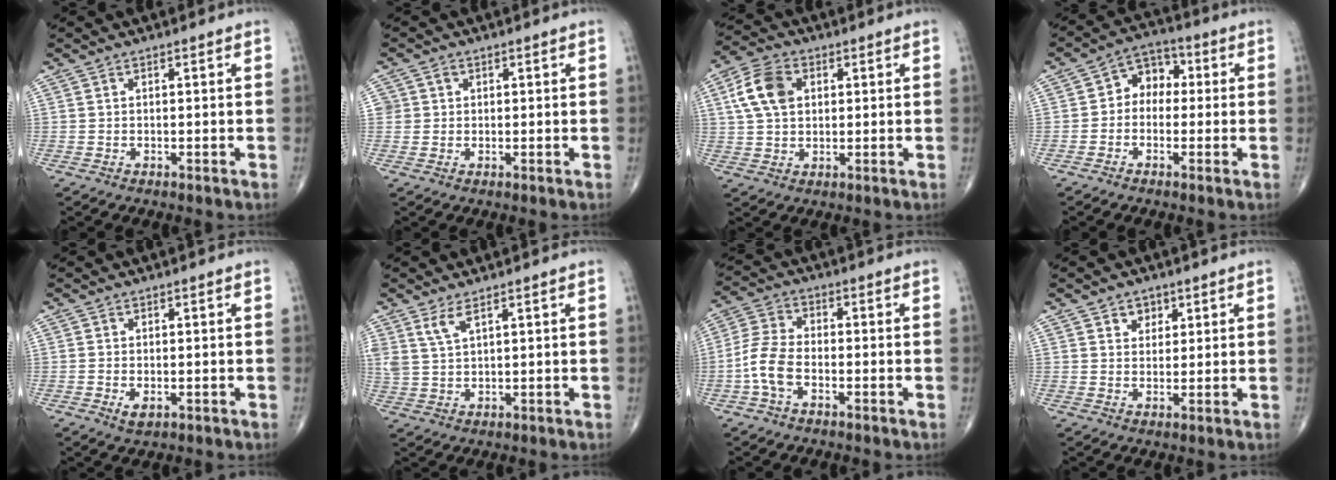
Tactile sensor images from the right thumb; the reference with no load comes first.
{"total": 2.1, "force": [0.5, 2.1, 0.3], "torque": [0.009, 0.001, 0.006]}
{"total": 9.1, "force": [2.3, 6.2, 6.2], "torque": [-0.113, 0.008, 0.040]}
{"total": 6.8, "force": [0.1, 5.3, 4.2], "torque": [-0.032, 0.028, -0.015]}
{"total": 2.1, "force": [-0.6, 1.2, 1.7], "torque": [-0.030, -0.004, -0.009]}
{"total": 3.0, "force": [2.0, 0.7, 2.1], "torque": [-0.052, -0.010, 0.049]}
{"total": 7.4, "force": [-2.4, 4.2, 5.6], "torque": [-0.121, 0.022, -0.056]}
{"total": 3.2, "force": [1.8, 2.4, 1.1], "torque": [0.004, -0.010, 0.027]}